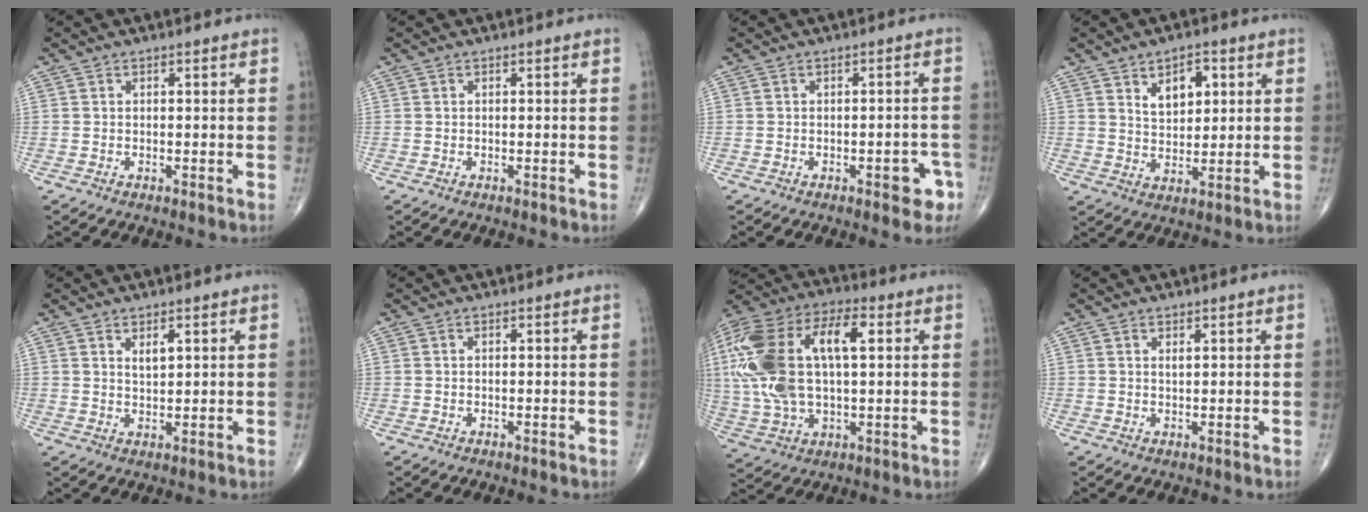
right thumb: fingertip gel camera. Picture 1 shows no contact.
{"total": 0.0}
{"total": 4.4, "force": [-2.1, 2.0, 3.3], "torque": [-0.022, 0.016, -0.021]}
{"total": 7.3, "force": [3.1, 4.3, 5.1], "torque": [-0.057, -0.018, 0.053]}
{"total": 2.9, "force": [1.4, 1.2, 2.2], "torque": [-0.032, -0.010, 0.026]}
{"total": 0.0}
{"total": 24.5, "force": [4.4, 12.2, 20.8], "torque": [-0.455, 0.025, 0.075]}
{"total": 1.1, "force": [0.7, 0.4, 0.8], "torque": [-0.013, -0.001, 0.013]}